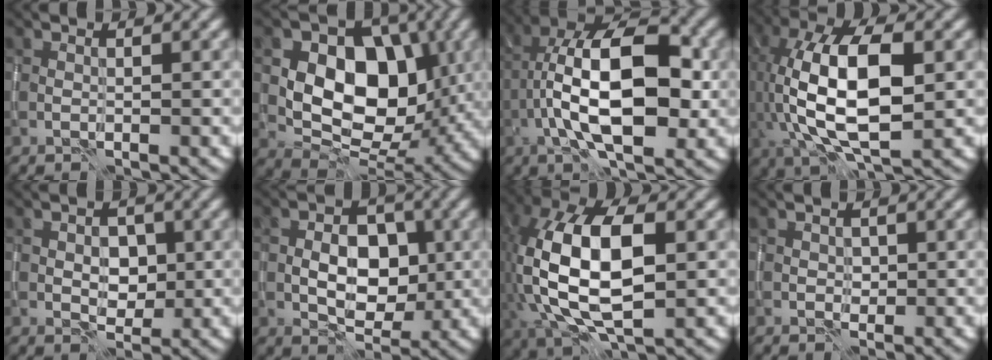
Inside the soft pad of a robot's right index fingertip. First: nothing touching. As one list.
[{"total": 10.1, "force": [1.5, 7.2, 7.0], "torque": [-0.109, -0.001, 0.019]}, {"total": 11.7, "force": [-1.3, 4.8, 10.6], "torque": [-0.173, 0.029, -0.031]}, {"total": 12.2, "force": [0.9, 5.8, 10.6], "torque": [-0.203, 0.007, 0.016]}, {"total": 2.9, "force": [0.1, 2.1, 2.1], "torque": [-0.032, -0.002, 0.002]}, {"total": 5.4, "force": [-0.3, 3.4, 4.1], "torque": [-0.058, 0.002, -0.007]}, {"total": 13.7, "force": [0.6, 7.2, 11.7], "torque": [-0.238, 0.008, 0.012]}, {"total": 0.9, "force": [0.1, 0.9, 0.4], "torque": [-0.008, -0.002, 0.003]}]